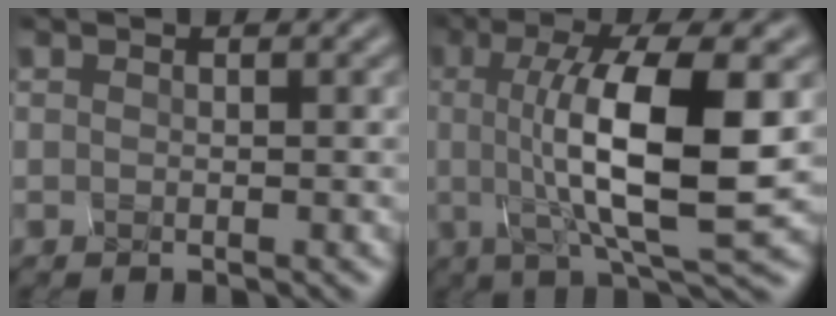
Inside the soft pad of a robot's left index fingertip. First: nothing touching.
{"total": 9.6, "force": [0.2, 2.6, 9.2], "torque": [-0.148, -0.002, 0.015]}